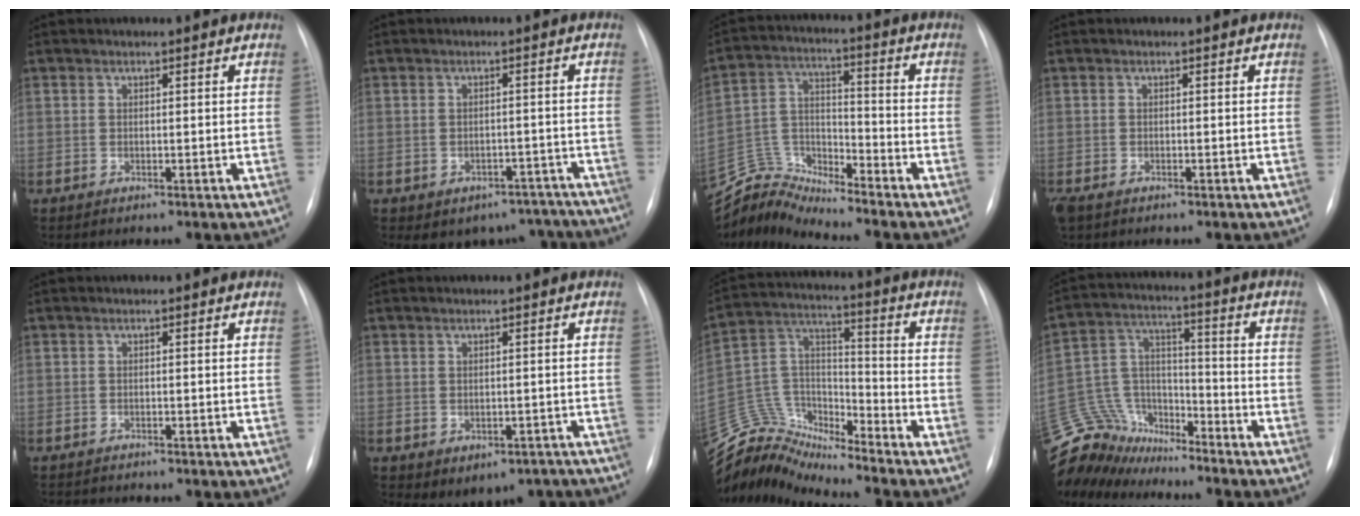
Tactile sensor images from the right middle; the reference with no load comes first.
{"total": 9.5, "force": [-7.7, 5.5, 1.3], "torque": [0.004, 0.029, -0.081]}
{"total": 8.8, "force": [-8.7, -0.7, -1.2], "torque": [0.013, 0.041, -0.168]}
{"total": 2.4, "force": [-1.6, 1.3, 1.2], "torque": [-0.028, -0.005, -0.023]}
{"total": 2.0, "force": [-2.0, 0.2, 0.3], "torque": [0.000, -0.007, -0.028]}
{"total": 7.0, "force": [-4.8, 4.5, 2.3], "torque": [-0.016, 0.019, -0.054]}
{"total": 13.1, "force": [-13.1, 1.0, 0.7], "torque": [-0.016, 0.068, -0.250]}
{"total": 15.0, "force": [-14.1, 5.0, 1.5], "torque": [-0.046, 0.047, -0.260]}